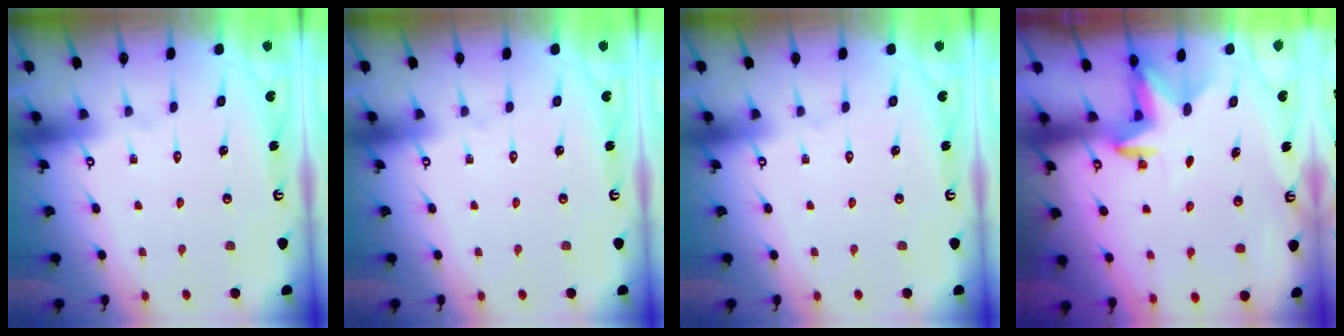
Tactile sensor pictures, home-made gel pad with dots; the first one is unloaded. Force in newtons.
{"total": 0.0}
{"total": 0.0}
{"total": 3.2, "press": 3.1, "slide": 0.7}